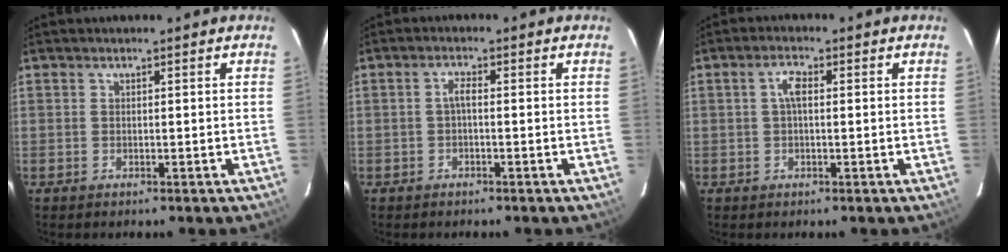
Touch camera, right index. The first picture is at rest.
{"total": 1.6, "force": [-0.3, 0.4, 1.6], "torque": [-0.032, 0.008, -0.008]}
{"total": 2.7, "force": [0.3, 1.1, 2.4], "torque": [-0.050, 0.009, 0.006]}